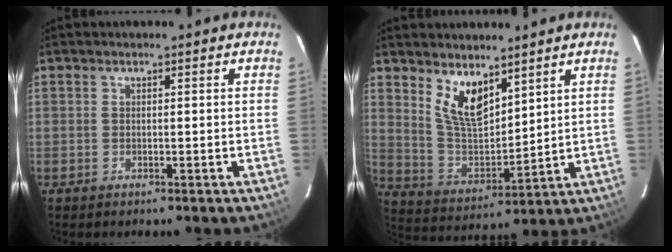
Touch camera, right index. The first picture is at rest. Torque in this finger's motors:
{"motor_torque": [0.95, 0.93, 0.22, 0.11]}